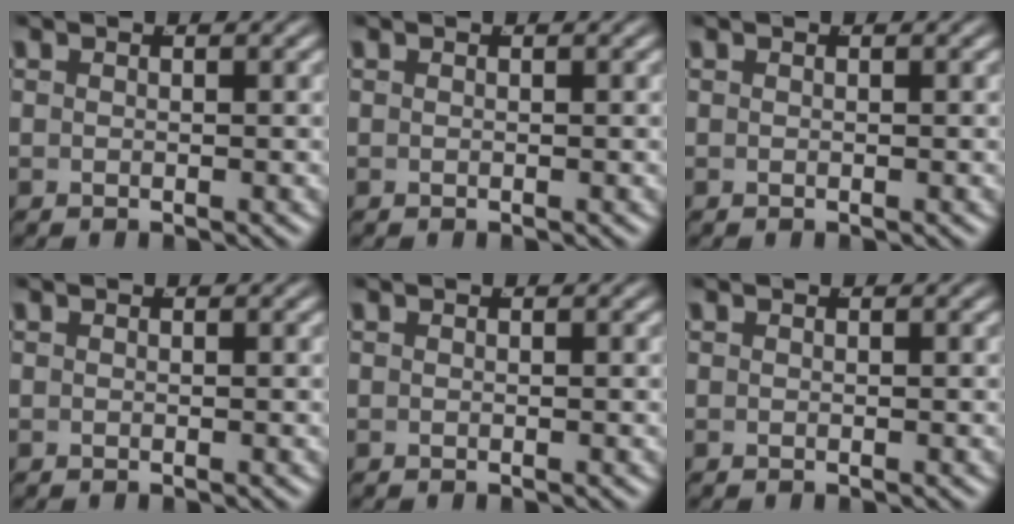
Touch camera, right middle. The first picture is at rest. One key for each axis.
{"total": 0.0}
{"total": 0.0}
{"total": 0.0}
{"total": 0.0}
{"total": 0.0}